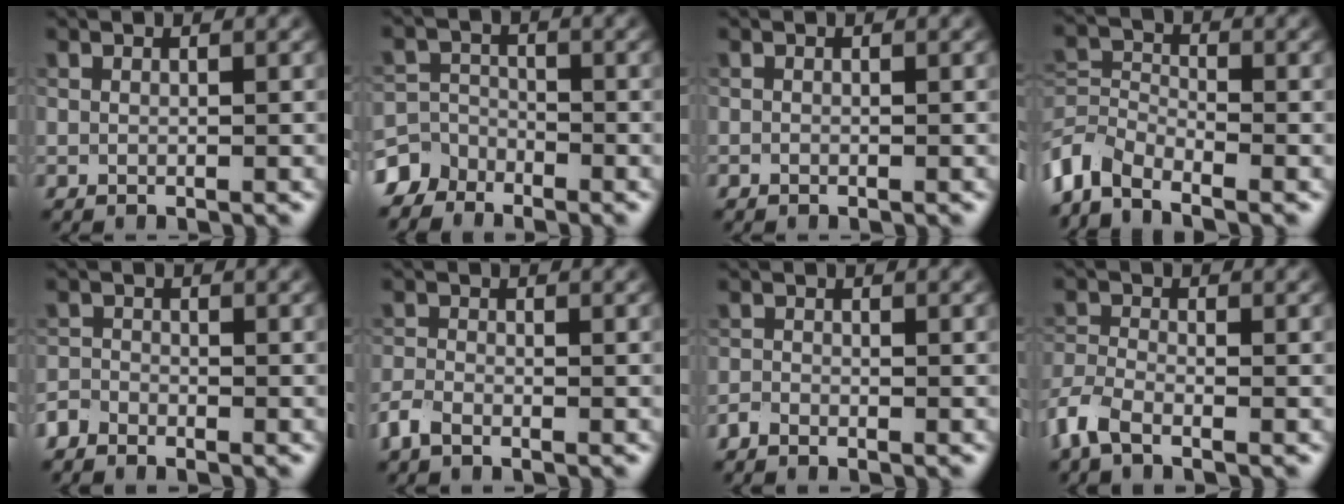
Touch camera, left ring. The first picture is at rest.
{"total": 4.2, "force": [-3.5, 2.3, 0.2], "torque": [0.011, 0.001, -0.070]}
{"total": 0.0}
{"total": 5.1, "force": [-4.0, 2.1, 2.3], "torque": [-0.048, -0.005, -0.093]}
{"total": 1.7, "force": [-1.5, 0.6, 0.2], "torque": [-0.009, 0.002, -0.040]}
{"total": 2.0, "force": [-1.5, 0.8, 1.0], "torque": [-0.023, 0.000, -0.040]}
{"total": 1.0, "force": [-0.9, 0.3, 0.2], "torque": [-0.003, 0.001, -0.022]}
{"total": 3.5, "force": [-2.6, 1.2, 2.0], "torque": [-0.050, -0.007, -0.068]}